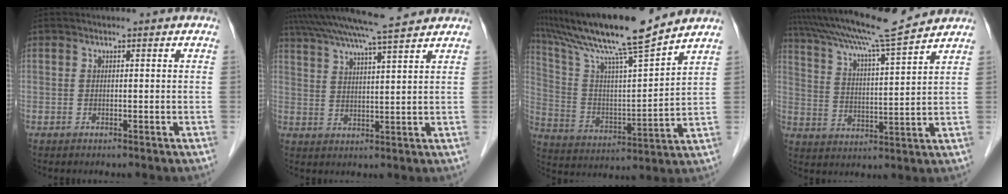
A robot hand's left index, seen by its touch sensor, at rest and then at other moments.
{"total": 12.5, "force": [10.9, -0.4, 6.2], "torque": [-0.114, 0.025, 0.163]}
{"total": 18.0, "force": [15.3, -0.5, 9.5], "torque": [-0.180, 0.006, 0.266]}
{"total": 13.9, "force": [12.6, -1.2, 5.7], "torque": [-0.110, 0.004, 0.204]}